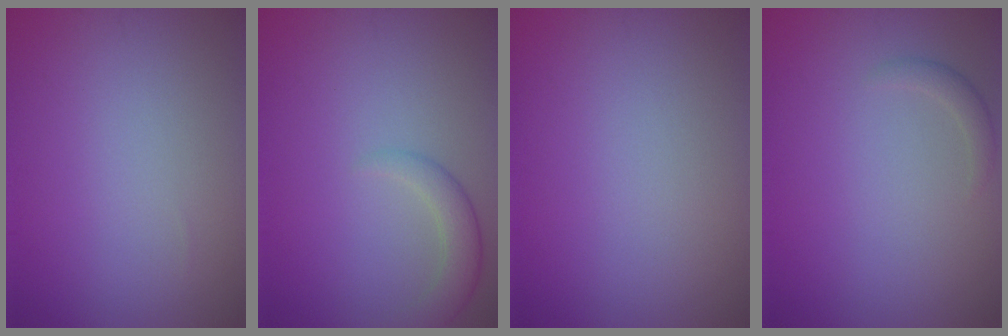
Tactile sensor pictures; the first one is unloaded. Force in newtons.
{"total": 2.4, "press": 2.4, "slide": 0.2}
{"total": 0.0}
{"total": 1.0, "press": 1.0, "slide": 0.0}